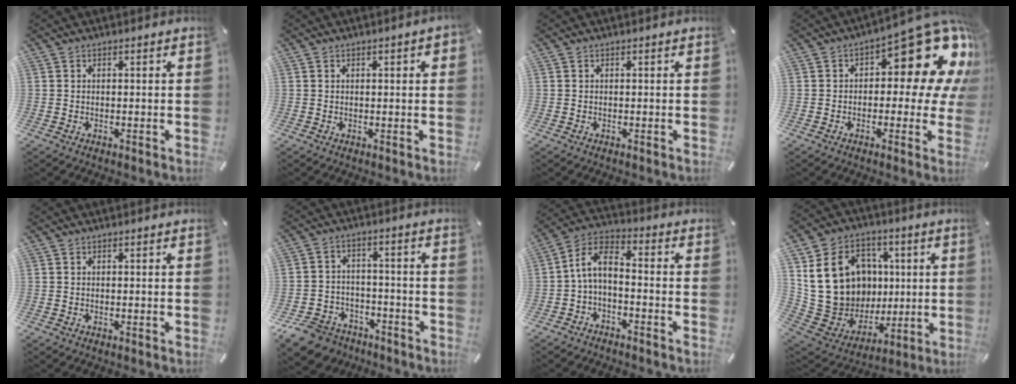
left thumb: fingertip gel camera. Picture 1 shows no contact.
{"total": 1.5, "force": [0.5, 0.4, 1.3], "torque": [-0.025, 0.003, 0.008]}
{"total": 0.0}
{"total": 17.7, "force": [7.9, 7.7, 13.8], "torque": [-0.167, -0.064, 0.125]}
{"total": 0.0}
{"total": 9.0, "force": [-6.5, 5.8, 2.1], "torque": [-0.041, 0.045, -0.119]}
{"total": 6.5, "force": [-1.6, 3.4, 5.3], "torque": [-0.118, 0.000, -0.034]}
{"total": 20.8, "force": [4.9, 18.2, 8.7], "torque": [-0.151, -0.019, 0.130]}